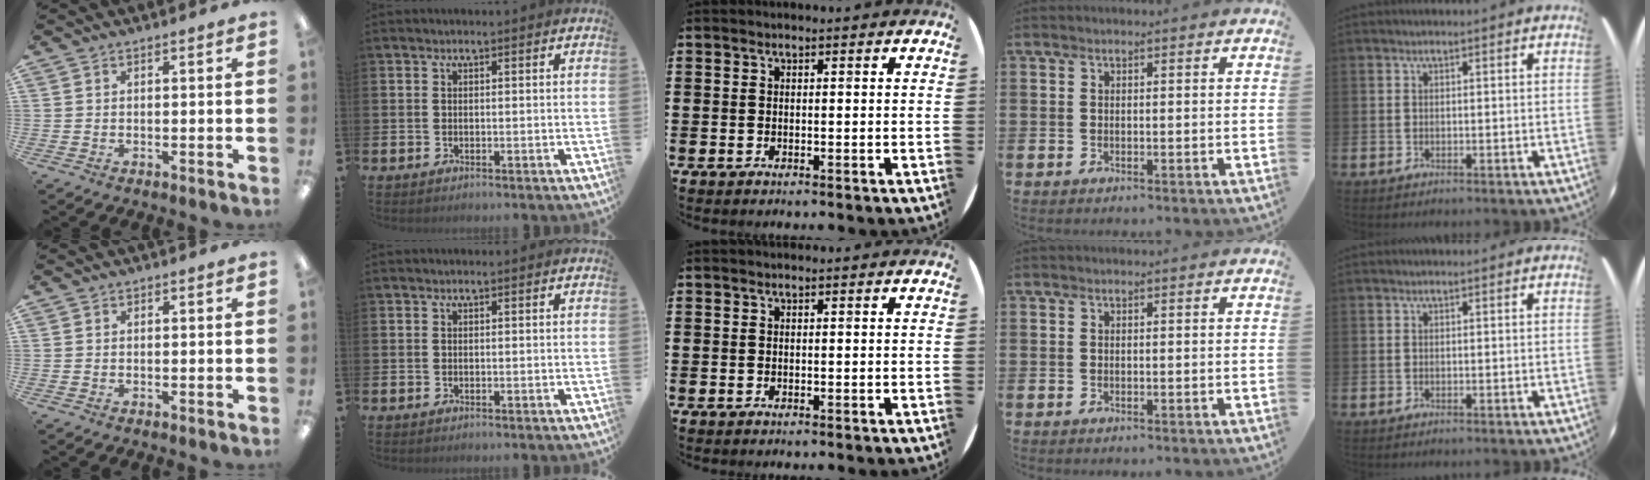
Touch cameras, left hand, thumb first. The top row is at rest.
{}